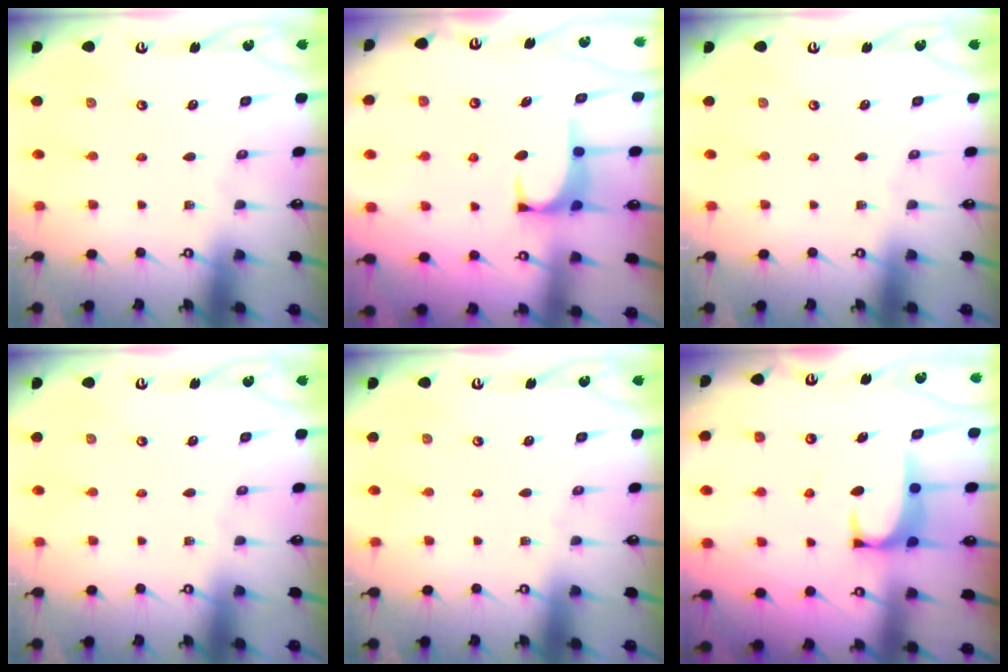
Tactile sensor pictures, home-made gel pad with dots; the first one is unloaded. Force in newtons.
{"total": 1.5, "press": 1.3, "slide": 0.8}
{"total": 0.0}
{"total": 0.0}
{"total": 0.0}
{"total": 2.5, "press": 2.4, "slide": 0.7}